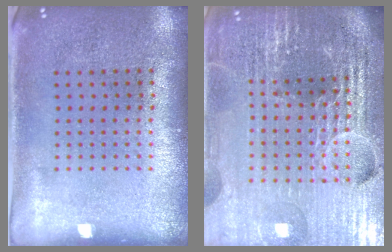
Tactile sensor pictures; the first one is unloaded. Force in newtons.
{"total": 6.5, "press": 5.7, "slide": 3.2}